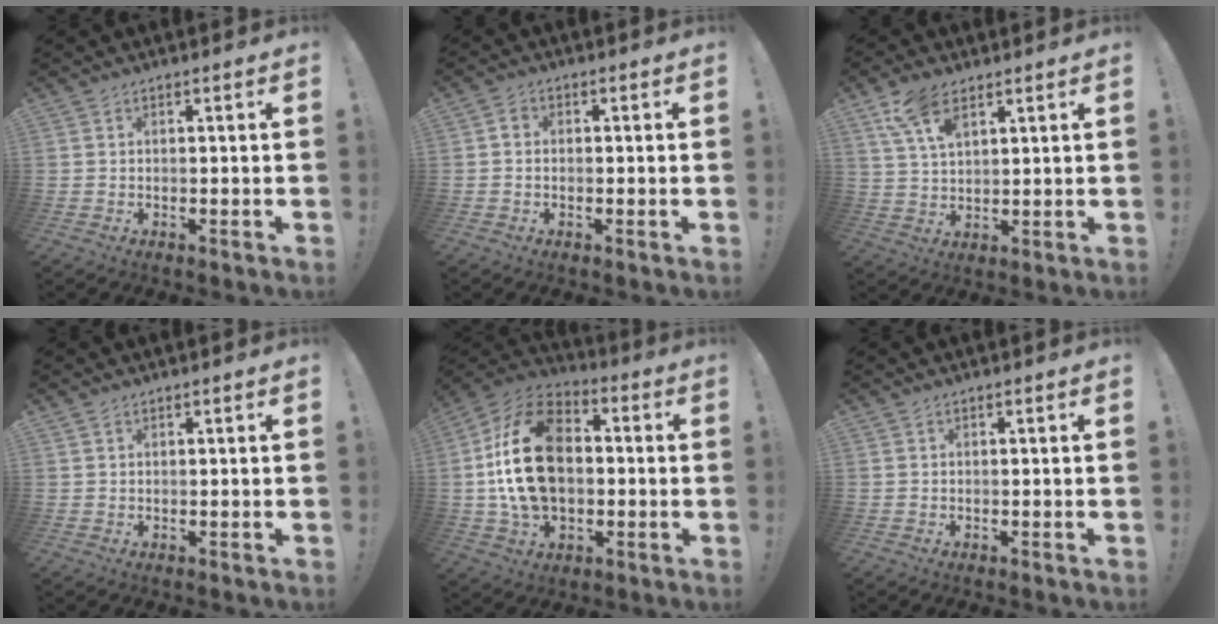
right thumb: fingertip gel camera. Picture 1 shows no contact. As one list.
[{"total": 2.2, "force": [-0.8, 1.7, 1.2], "torque": [-0.023, 0.012, -0.012]}, {"total": 9.2, "force": [5.8, 4.1, 5.9], "torque": [-0.103, -0.022, 0.109]}, {"total": 0.9, "force": [0.7, 0.5, 0.2], "torque": [0.002, -0.003, 0.014]}, {"total": 23.6, "force": [1.1, 16.2, 17.1], "torque": [-0.305, 0.023, 0.032]}, {"total": 0.0}]